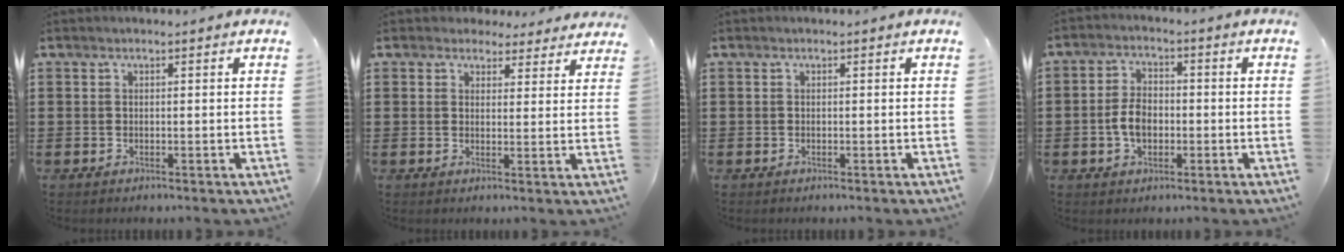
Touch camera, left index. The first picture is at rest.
{"total": 3.4, "force": [3.1, 1.3, 0.5], "torque": [-0.014, -0.007, 0.058]}
{"total": 0.0}
{"total": 5.0, "force": [-1.0, 3.1, 3.8], "torque": [-0.091, 0.001, -0.025]}